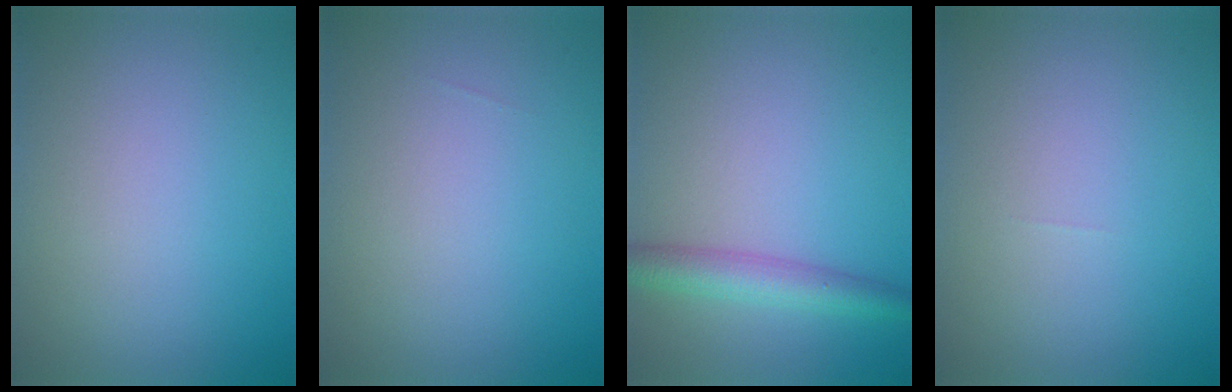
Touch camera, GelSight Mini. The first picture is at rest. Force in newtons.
{"total": 0.0}
{"total": 3.7, "press": 3.7, "slide": 0.1}
{"total": 0.0}